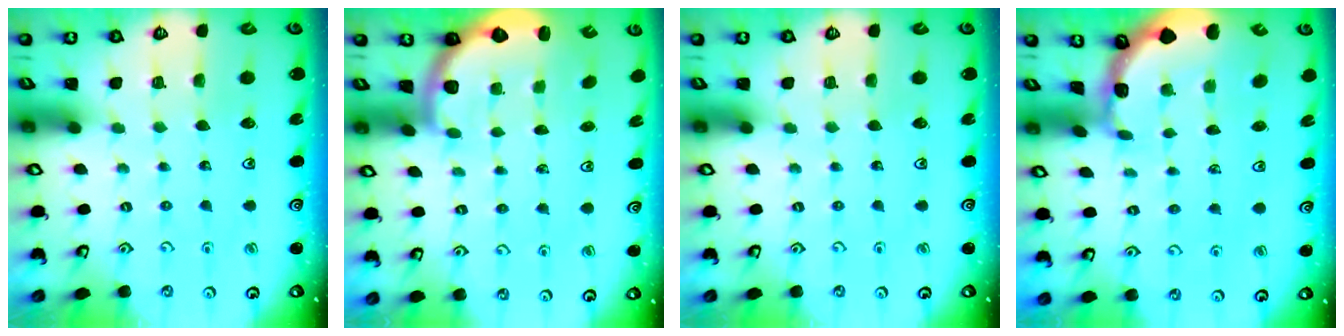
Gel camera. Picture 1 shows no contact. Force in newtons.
{"total": 2.6, "press": 2.3, "slide": 1.2}
{"total": 0.0}
{"total": 1.5, "press": 1.5, "slide": 0.1}